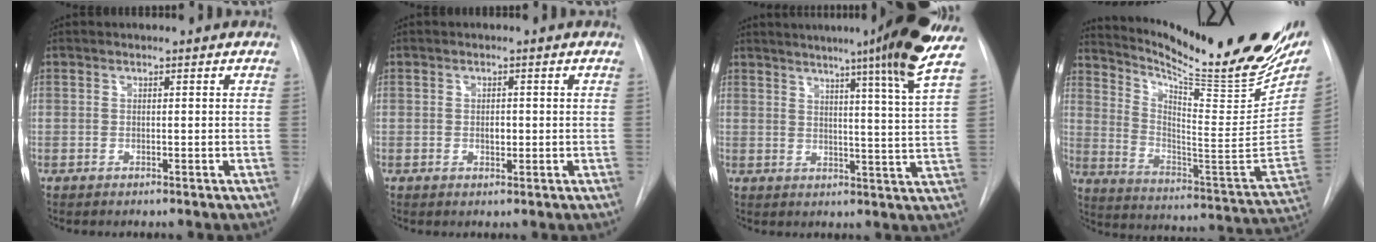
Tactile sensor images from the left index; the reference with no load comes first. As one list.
[{"total": 1.5, "force": [-0.1, 0.9, 1.2], "torque": [-0.018, 0.001, 0.001]}, {"total": 16.1, "force": [11.9, -2.7, 10.4], "torque": [-0.153, -0.039, 0.137]}, {"total": 27.2, "force": [22.2, 2.6, 15.5], "torque": [-0.245, -0.078, 0.315]}]